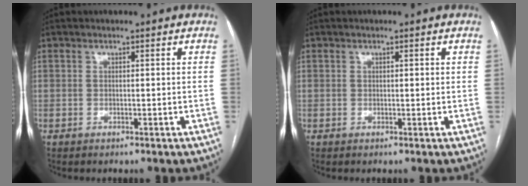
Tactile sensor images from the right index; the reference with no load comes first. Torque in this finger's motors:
{"motor_torque": [-0.19, 0.03, -0.03, 0.01]}